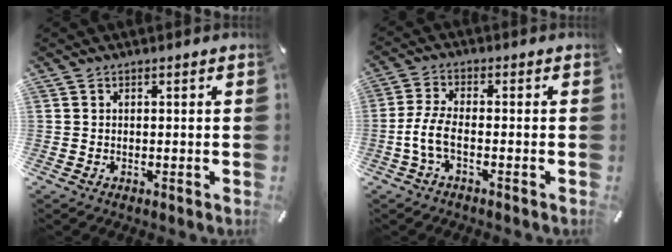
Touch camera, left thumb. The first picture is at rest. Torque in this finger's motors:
{"motor_torque": [-0.13, 0.48, 0.74, 0.23, 0.09]}